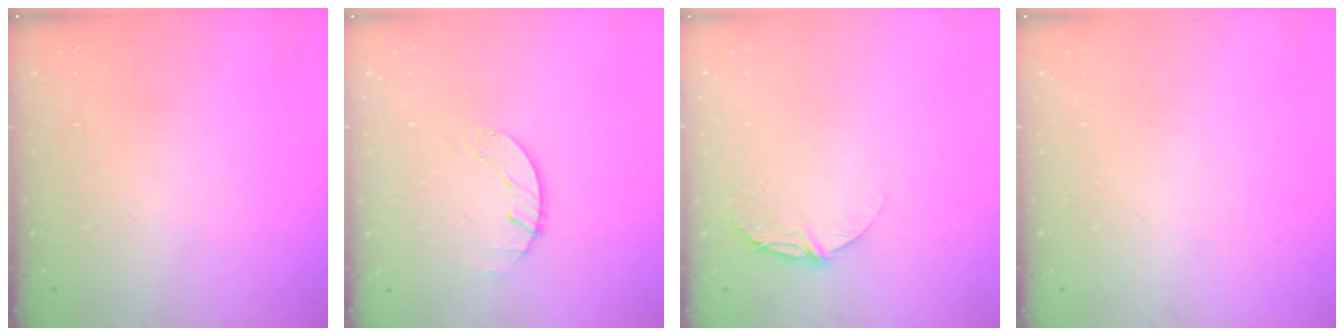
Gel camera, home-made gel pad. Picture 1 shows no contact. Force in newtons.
{"total": 1.6, "press": 1.6, "slide": 0.3}
{"total": 6.6, "press": 6.5, "slide": 0.7}
{"total": 0.0}